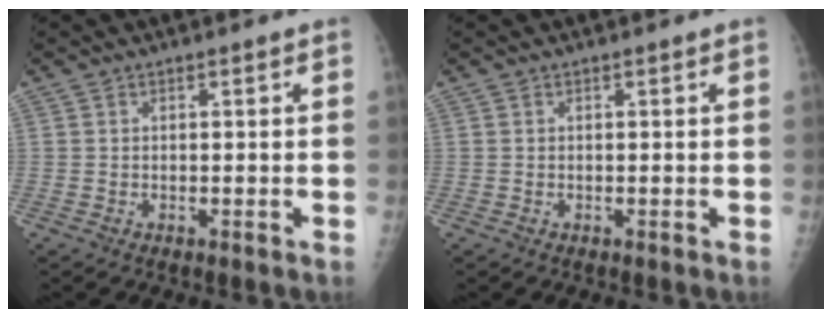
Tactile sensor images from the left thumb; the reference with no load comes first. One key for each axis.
{"total": 0.0}